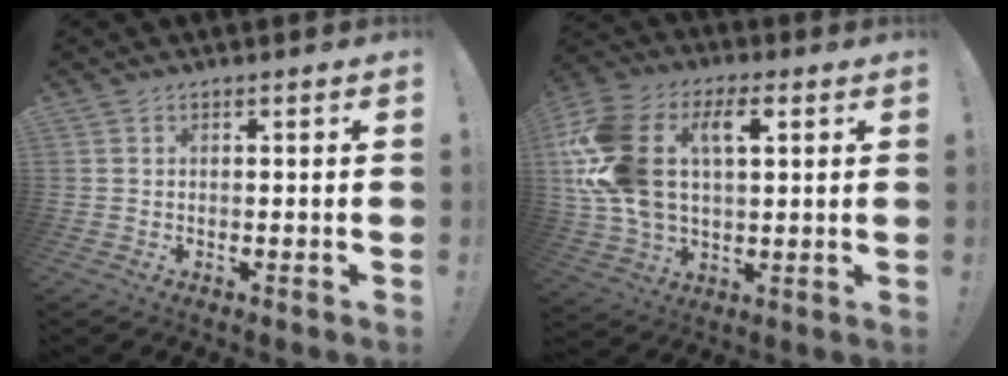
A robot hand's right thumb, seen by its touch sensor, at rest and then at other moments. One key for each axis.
{"total": 19.7, "fx": 5.1, "fy": 12.6, "fz": 14.3, "tx": -0.303, "ty": -0.007, "tz": 0.085}